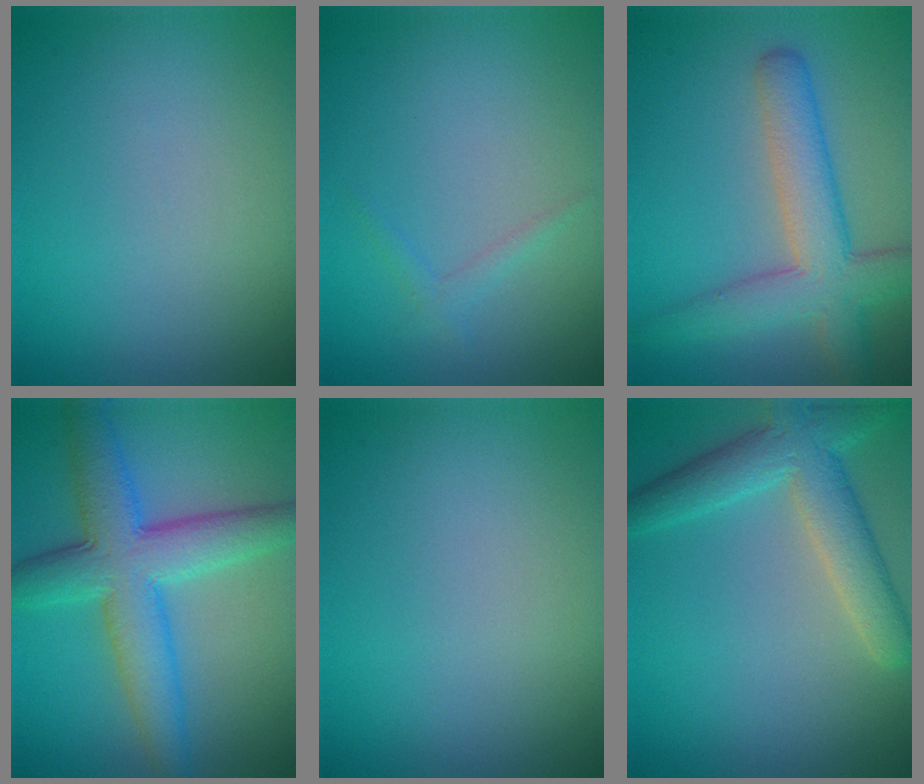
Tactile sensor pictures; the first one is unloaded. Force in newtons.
{"total": 0.9, "press": 0.9, "slide": 0.0}
{"total": 6.1, "press": 6.1, "slide": 0.3}
{"total": 7.5, "press": 7.5, "slide": 0.1}
{"total": 0.0}
{"total": 5.3, "press": 5.3, "slide": 0.3}